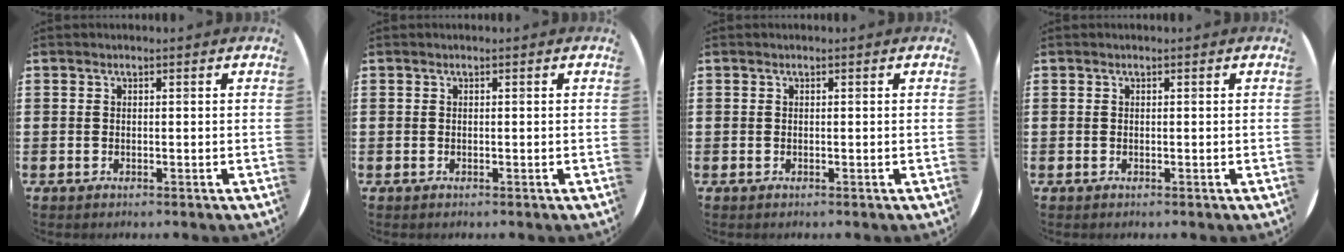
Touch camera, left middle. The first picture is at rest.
{"total": 0.0}
{"total": 0.0}
{"total": 0.0}